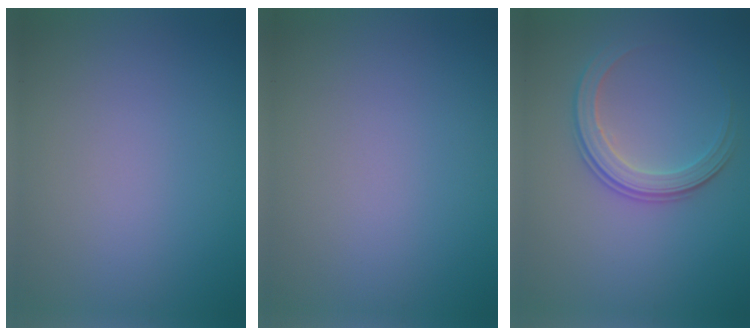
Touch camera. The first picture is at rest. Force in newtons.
{"total": 0.0}
{"total": 2.9, "press": 2.7, "slide": 1.0}